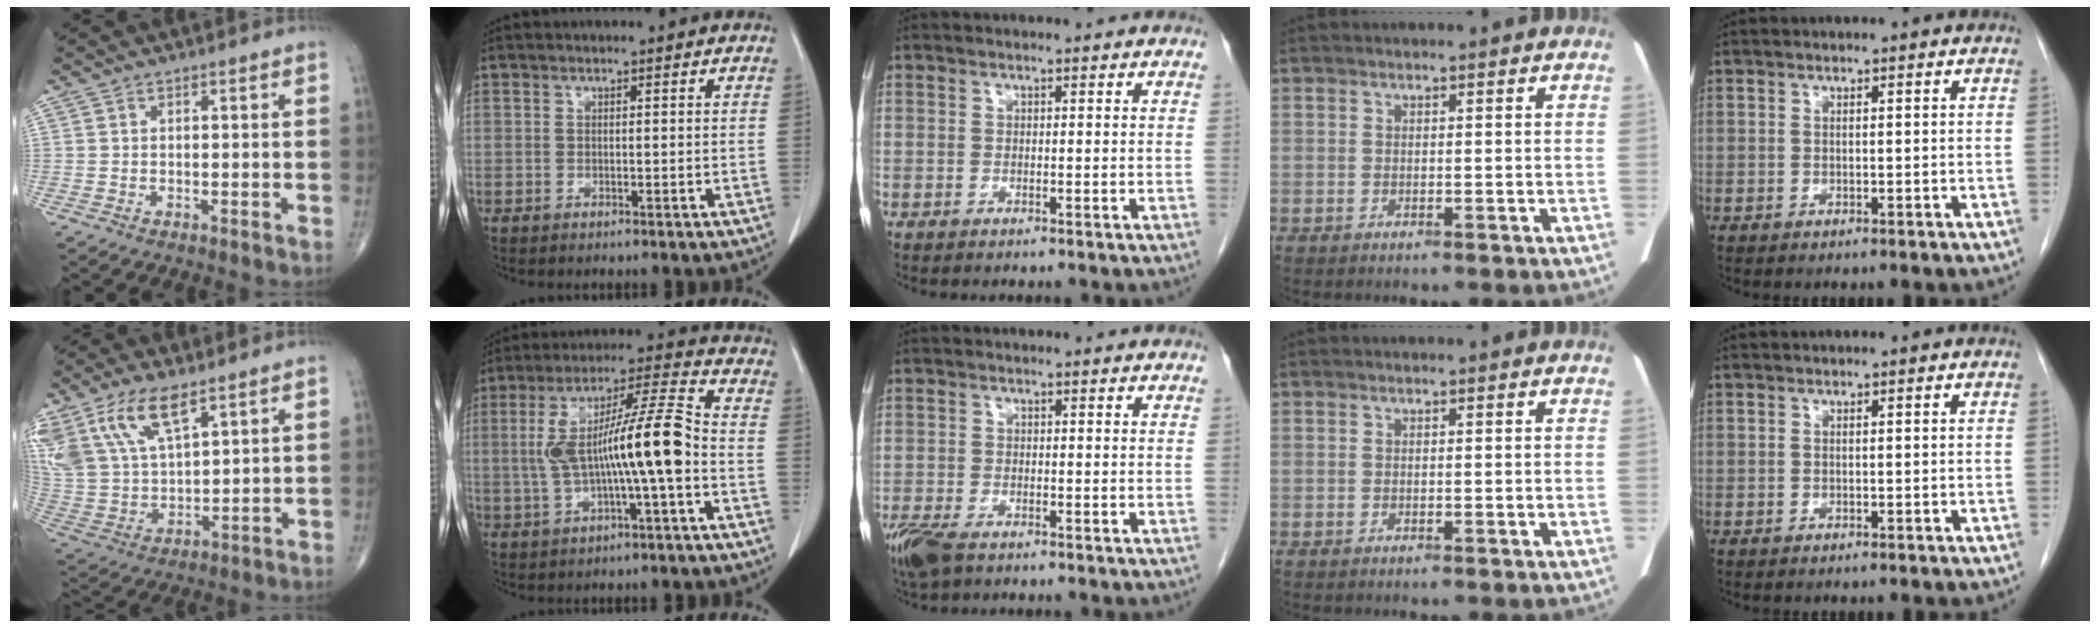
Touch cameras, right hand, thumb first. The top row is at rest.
{"thumb": {"total": 17.1, "force": [9.6, 7.9, 11.7], "torque": [-0.243, -0.023, 0.197]}, "index": {"total": 13.8, "force": [-1.5, 1.1, 13.7], "torque": [-0.250, 0.026, -0.025]}, "middle": {"total": 5.7, "force": [-3.9, 2.3, 3.5], "torque": [-0.074, -0.013, -0.069]}}